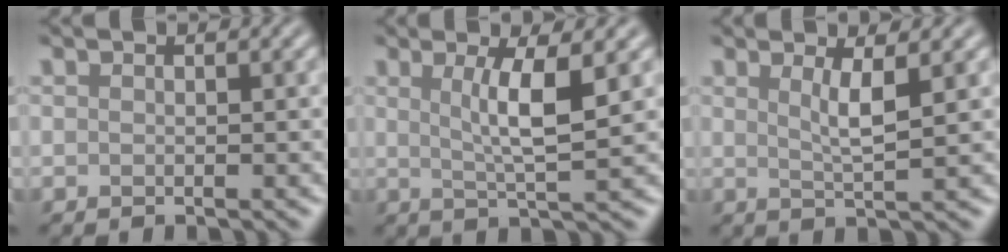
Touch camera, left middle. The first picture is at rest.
{"total": 4.6, "force": [1.2, 0.8, 4.3], "torque": [-0.074, -0.002, 0.022]}
{"total": 2.7, "force": [1.0, 0.6, 2.5], "torque": [-0.039, -0.004, 0.017]}